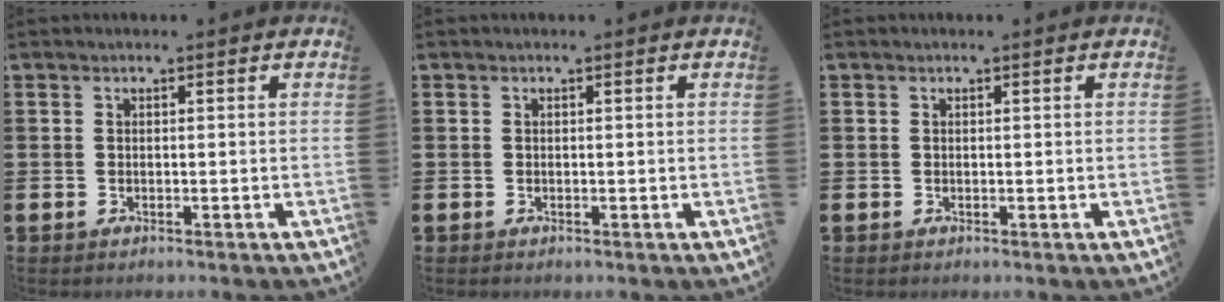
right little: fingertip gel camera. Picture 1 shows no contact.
{"total": 0.0}
{"total": 0.0}